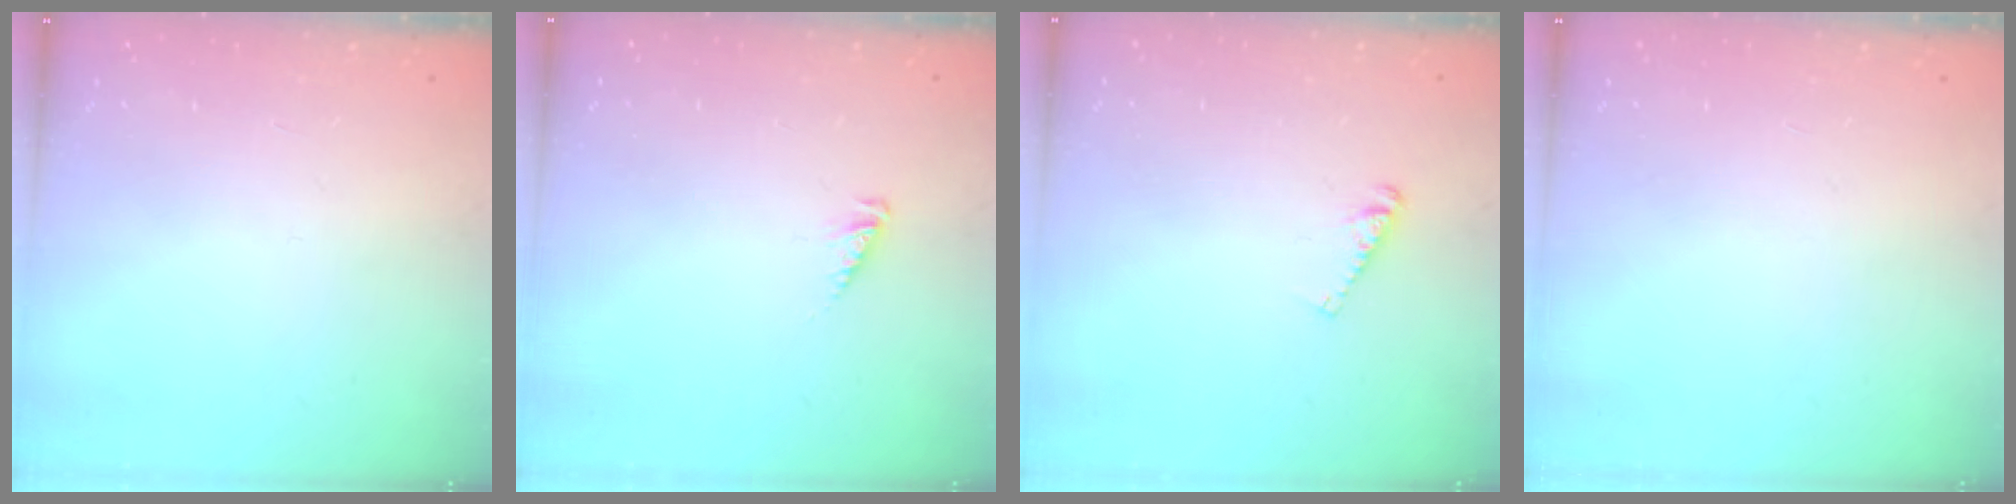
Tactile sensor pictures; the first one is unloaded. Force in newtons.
{"total": 2.5, "press": 2.5, "slide": 0.2}
{"total": 4.0, "press": 4.0, "slide": 0.3}
{"total": 0.0}